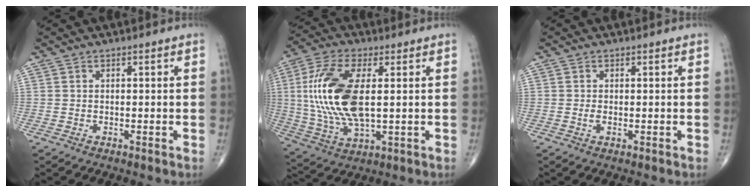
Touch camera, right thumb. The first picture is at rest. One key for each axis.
{"total": 17.9, "fx": 1.9, "fy": 8.0, "fz": 15.9, "tx": -0.342, "ty": -0.005, "tz": 0.038}
{"total": 1.1, "fx": -0.2, "fy": 0.5, "fz": 1.0, "tx": -0.022, "ty": -0.003, "tz": -0.004}